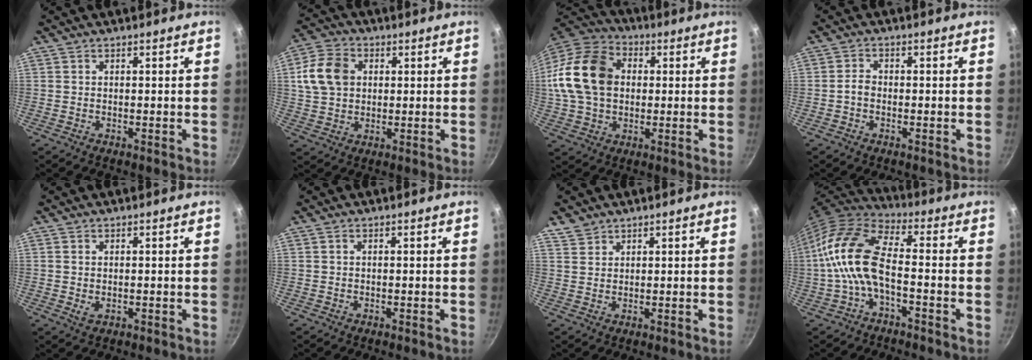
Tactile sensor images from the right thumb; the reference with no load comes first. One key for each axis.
{"total": 10.4, "fx": 2.1, "fy": 8.0, "fz": 6.3, "tx": -0.105, "ty": 0.007, "tz": 0.030}
{"total": 19.1, "fx": 1.9, "fy": 14.0, "fz": 12.8, "tx": -0.230, "ty": 0.029, "tz": 0.024}
{"total": 2.1, "fx": -0.7, "fy": 1.4, "fz": 1.3, "tx": -0.023, "ty": 0.015, "tz": -0.016}
{"total": 1.5, "fx": 0.1, "fy": 1.0, "fz": 1.1, "tx": -0.021, "ty": -0.001, "tz": 0.003}
{"total": 0.0}
{"total": 2.8, "fx": 2.2, "fy": 1.7, "fz": 0.3, "tx": 0.003, "ty": 0.002, "tz": 0.044}
{"total": 12.6, "fx": -2.7, "fy": 5.9, "fz": 10.8, "tx": -0.218, "ty": 0.038, "tz": -0.067}